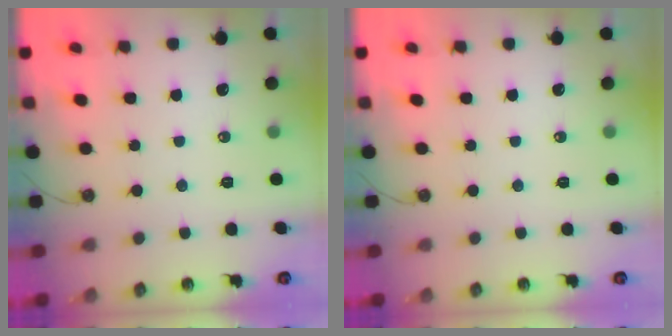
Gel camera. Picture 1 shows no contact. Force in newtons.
{"total": 0.0}